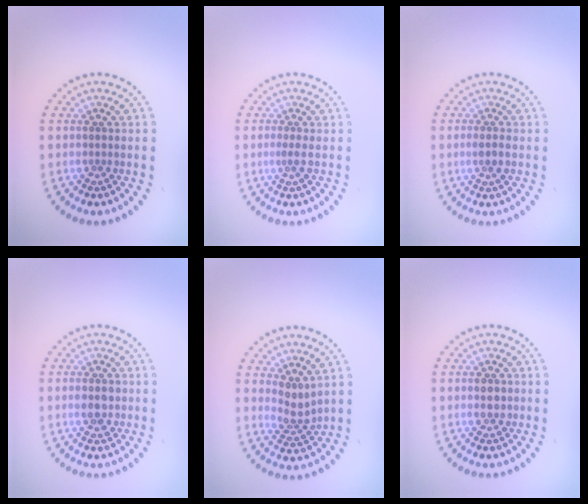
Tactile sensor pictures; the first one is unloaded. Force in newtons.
{"total": 0.8, "press": 0.3, "slide": 0.7}
{"total": 1.5, "press": 1.3, "slide": 0.9}
{"total": 2.5, "press": 2.5, "slide": 0.2}
{"total": 2.3, "press": 1.6, "slide": 1.7}
{"total": 1.4, "press": 1.4, "slide": 0.2}